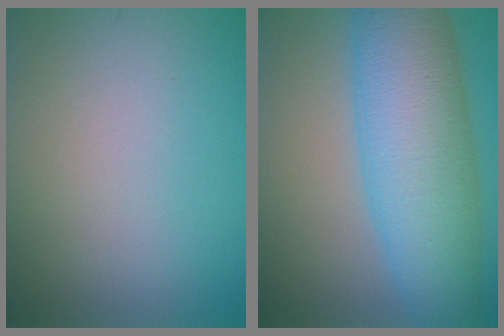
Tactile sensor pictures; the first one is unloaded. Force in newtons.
{"total": 11.2, "press": 11.2, "slide": 0.2}